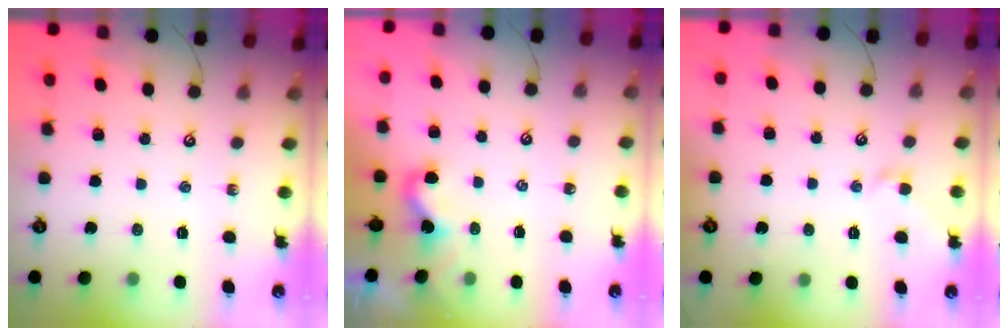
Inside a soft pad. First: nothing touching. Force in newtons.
{"total": 2.9, "press": 2.9, "slide": 0.4}
{"total": 2.9, "press": 2.9, "slide": 0.7}